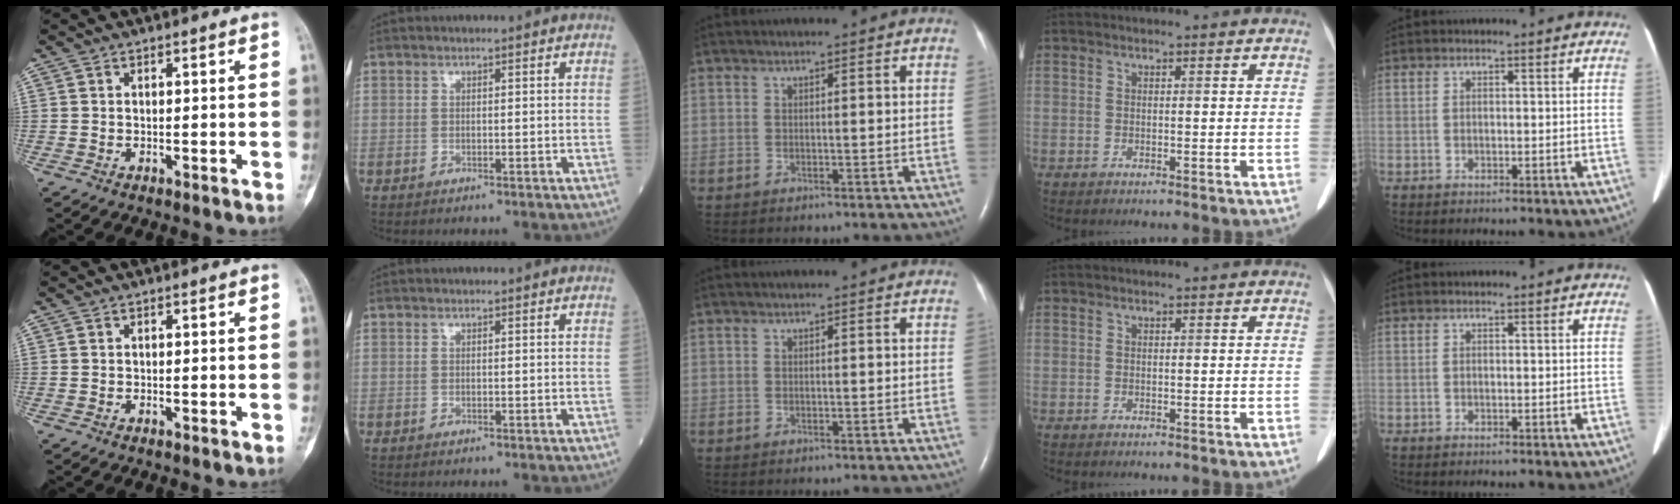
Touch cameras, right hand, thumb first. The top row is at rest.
{}